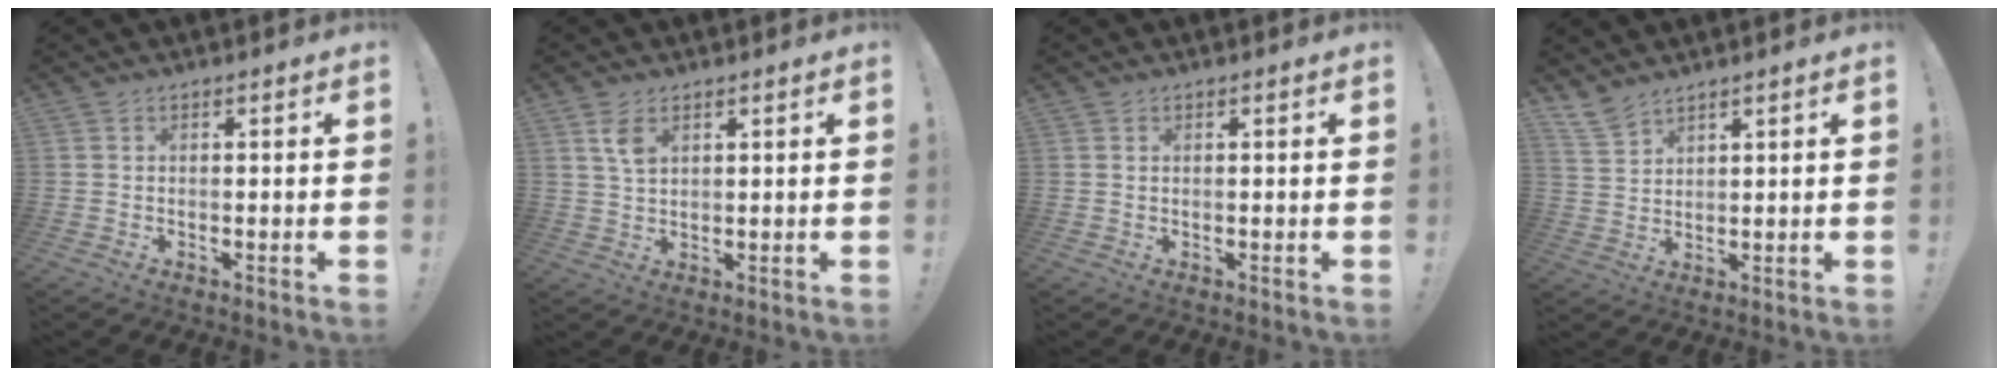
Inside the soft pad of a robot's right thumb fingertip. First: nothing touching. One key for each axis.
{"total": 4.8, "fx": 2.3, "fy": 2.4, "fz": 3.4, "tx": -0.058, "ty": -0.007, "tz": 0.041}
{"total": 0.6, "fx": 0.5, "fy": 0.3, "fz": 0.2, "tx": -0.005, "ty": 0.001, "tz": 0.010}
{"total": 6.1, "fx": 5.0, "fy": 2.8, "fz": 2.1, "tx": -0.043, "ty": -0.029, "tz": 0.098}